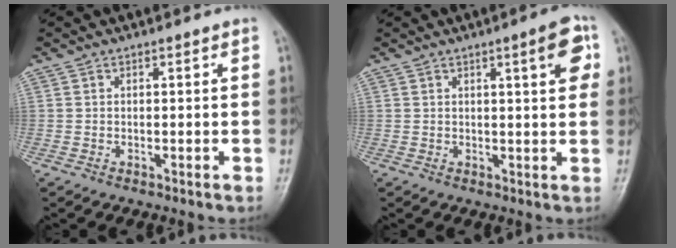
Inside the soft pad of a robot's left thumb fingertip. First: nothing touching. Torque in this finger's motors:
{"motor_torque": [-0.04, 0.23, 0.18, 0.34, 0.12]}